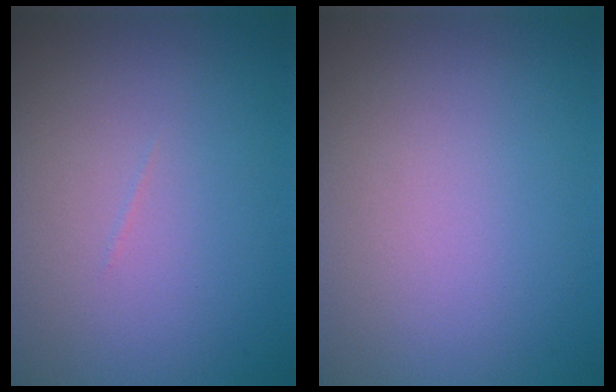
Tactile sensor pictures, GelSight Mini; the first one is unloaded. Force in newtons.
{"total": 0.0}